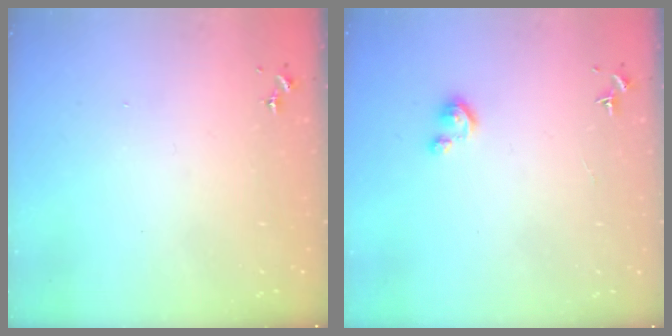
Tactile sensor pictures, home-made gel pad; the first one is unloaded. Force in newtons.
{"total": 2.8, "press": 2.8, "slide": 0.3}